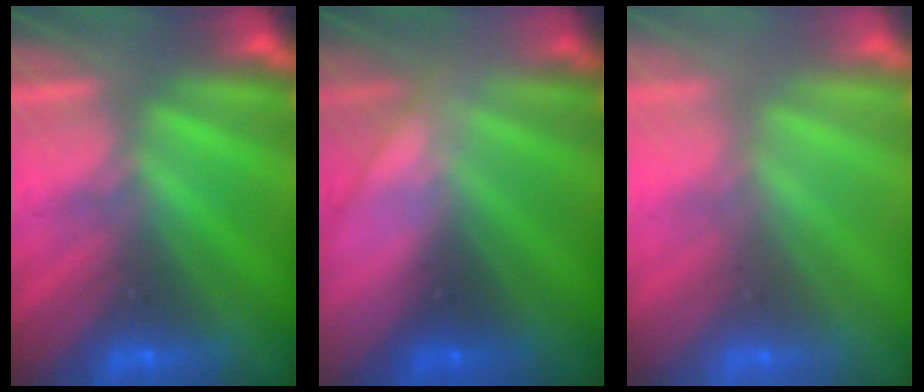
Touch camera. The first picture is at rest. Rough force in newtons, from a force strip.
{"total": 3.0}
{"total": 3.1}